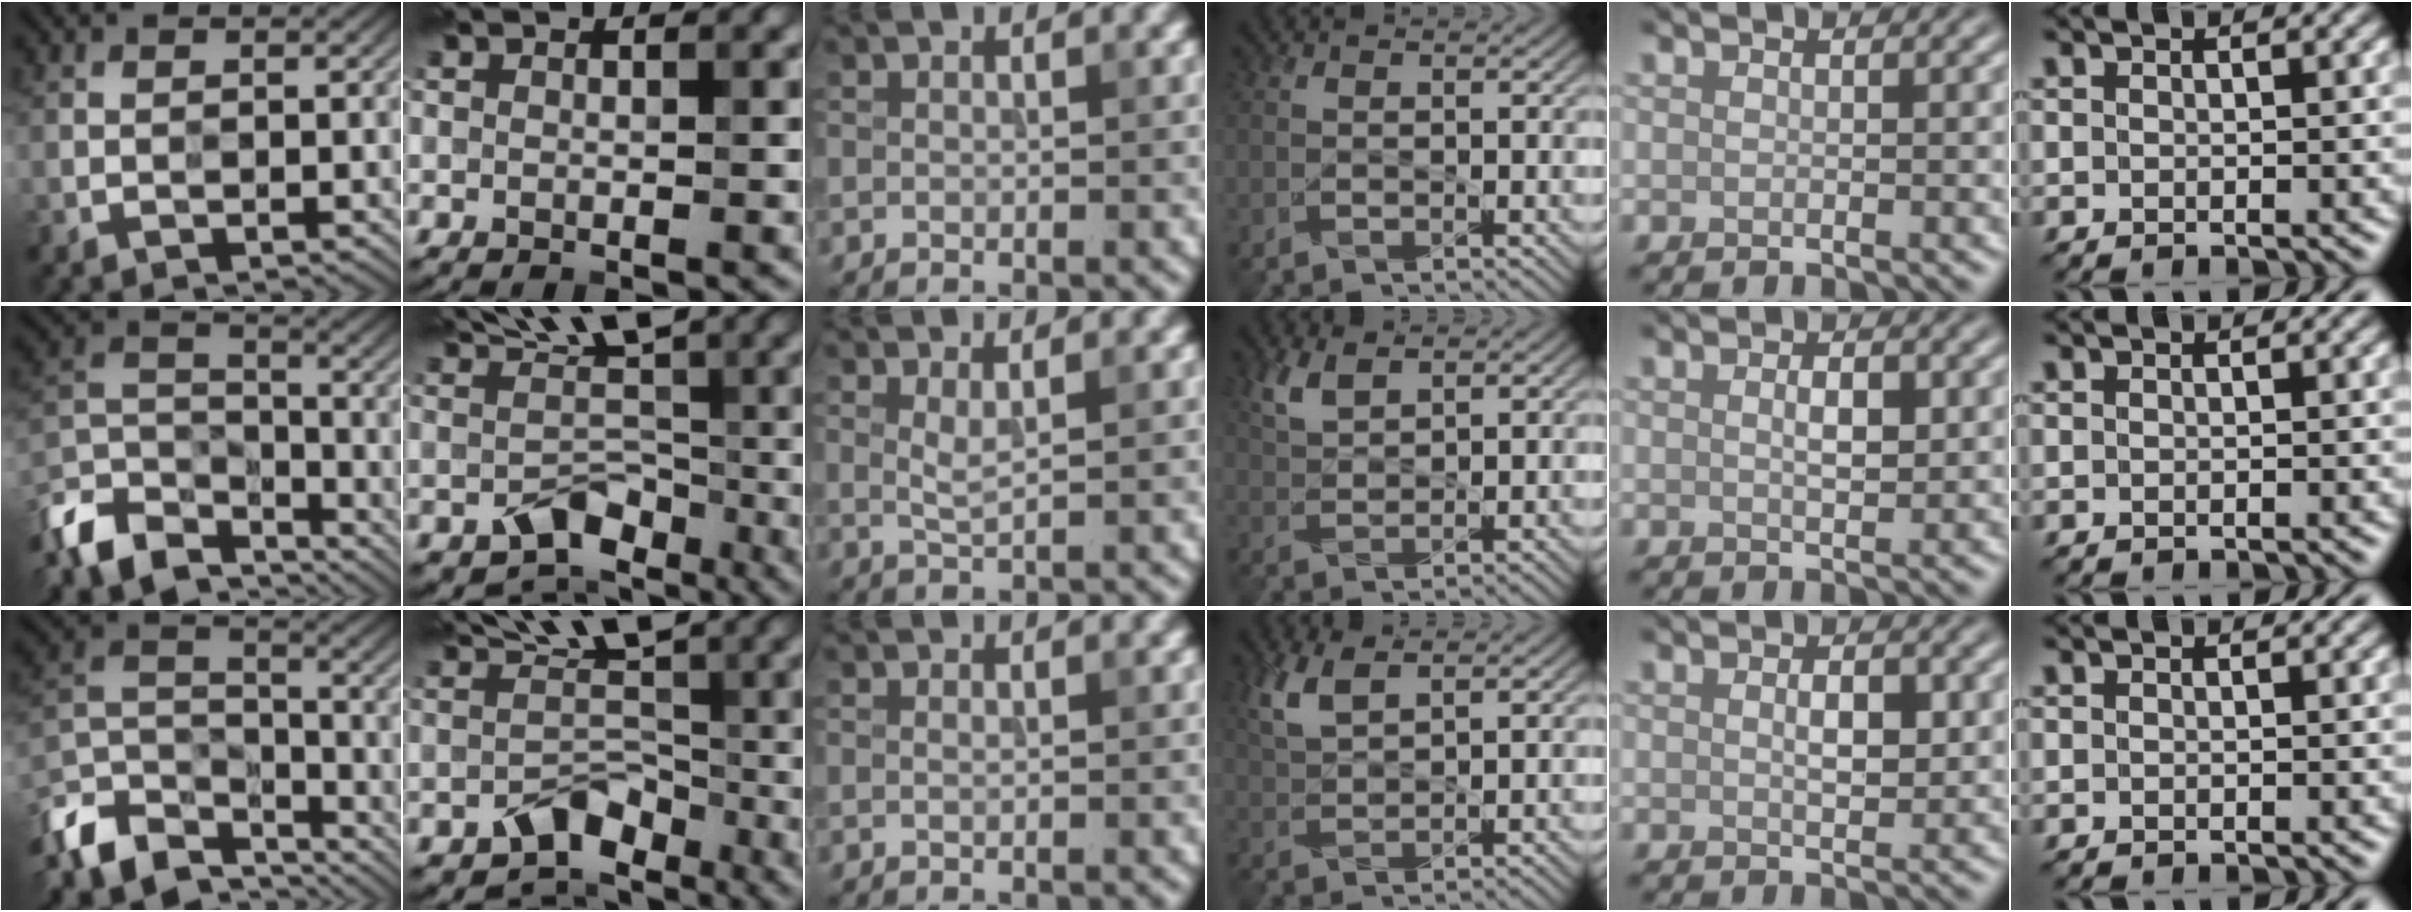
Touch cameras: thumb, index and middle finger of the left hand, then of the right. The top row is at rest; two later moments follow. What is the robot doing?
{"motion": "wipe", "object": "glasses"}